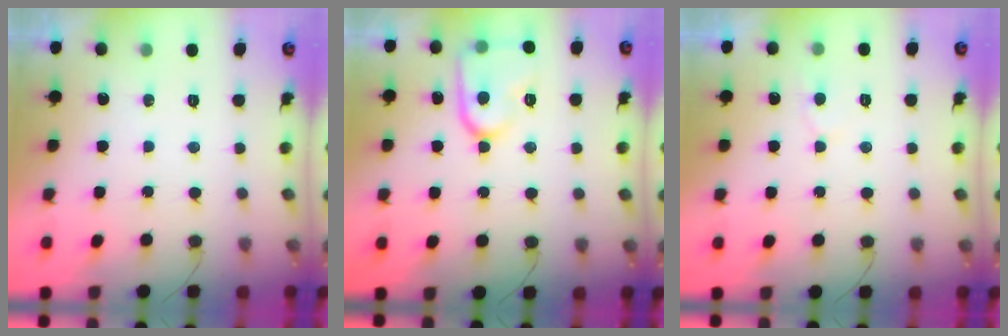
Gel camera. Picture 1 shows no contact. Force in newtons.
{"total": 13.6, "press": 13.6, "slide": 1.3}
{"total": 5.0, "press": 5.0, "slide": 0.4}